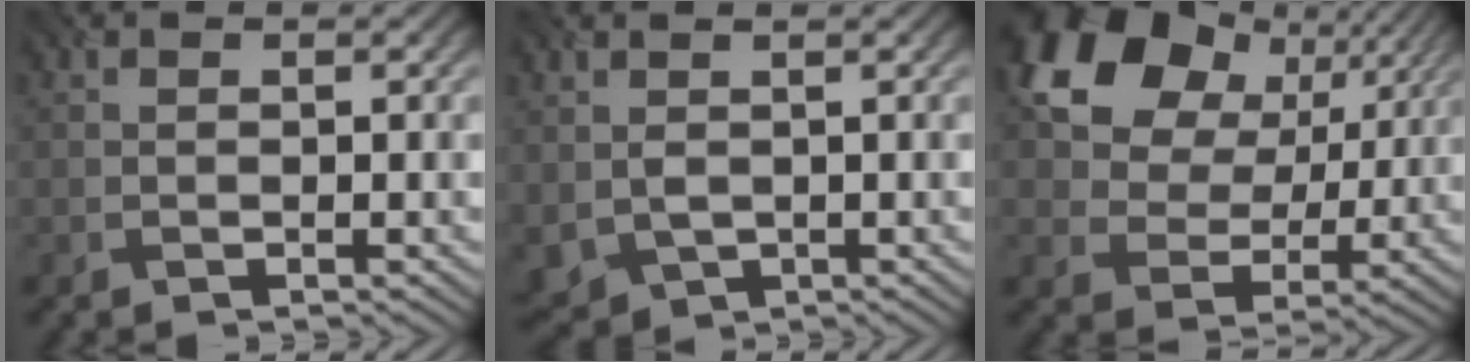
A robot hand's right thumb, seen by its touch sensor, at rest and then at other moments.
{"total": 3.3, "force": [0.5, 2.4, 2.3], "torque": [-0.072, -0.011, 0.014]}
{"total": 14.8, "force": [6.7, 10.4, 8.1], "torque": [-0.173, 0.025, 0.114]}